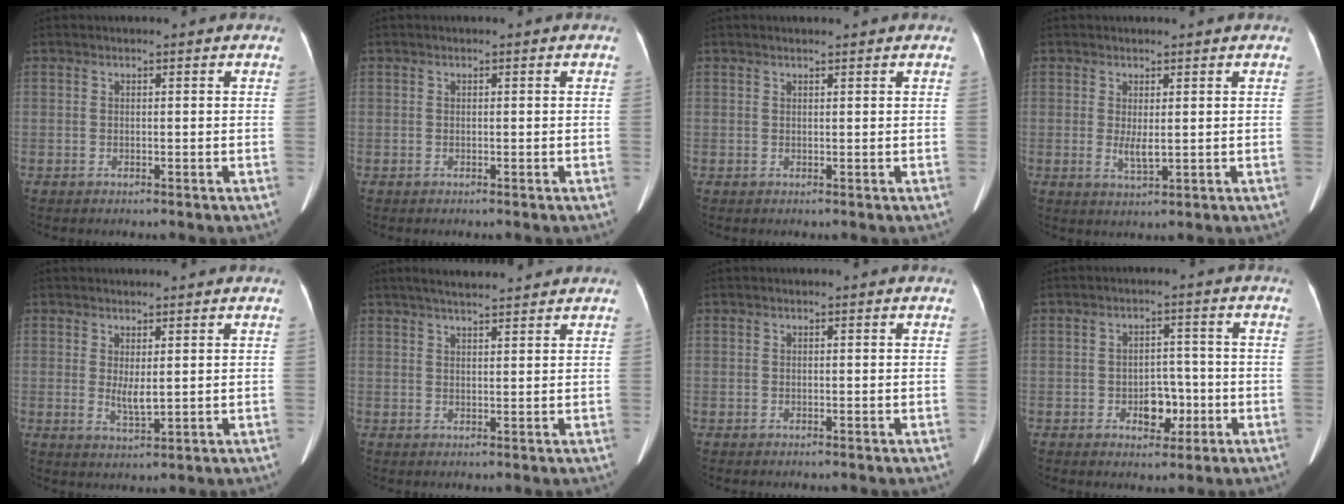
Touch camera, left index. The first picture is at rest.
{"total": 0.0}
{"total": 1.8, "force": [1.6, 0.1, 0.9], "torque": [-0.011, 0.016, 0.026]}
{"total": 2.6, "force": [0.5, 0.5, 2.5], "torque": [-0.048, -0.006, 0.015]}
{"total": 3.1, "force": [0.8, 0.6, 2.9], "torque": [-0.057, -0.007, 0.024]}
{"total": 7.3, "force": [6.4, 0.9, 3.3], "torque": [-0.053, 0.027, 0.094]}
{"total": 0.0}
{"total": 4.6, "force": [-1.6, 3.0, 3.1], "torque": [-0.043, 0.009, -0.018]}